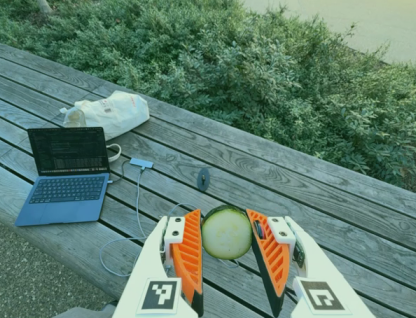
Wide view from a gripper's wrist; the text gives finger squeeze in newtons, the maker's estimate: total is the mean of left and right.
{"total": 8.6, "left": 8.0, "right": 9.2}